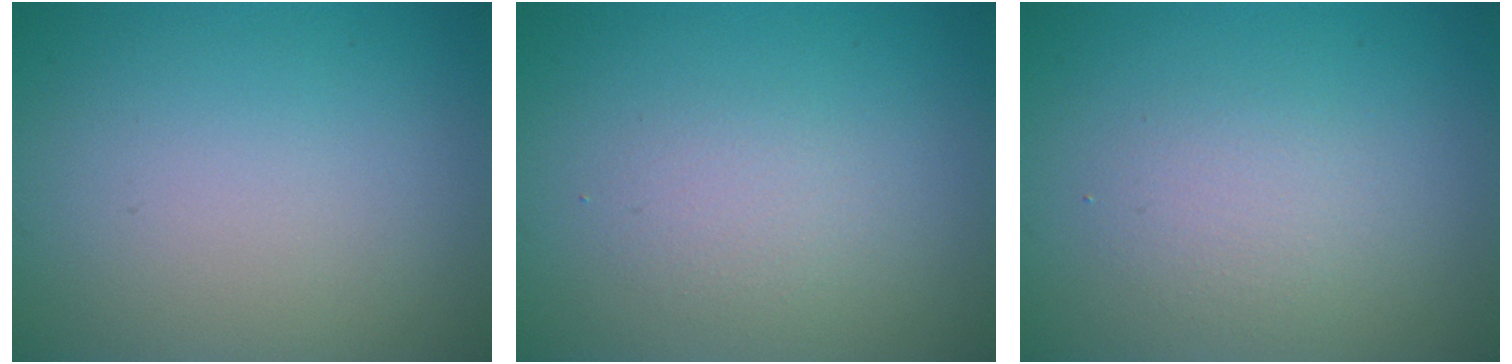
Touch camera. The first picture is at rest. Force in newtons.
{"total": 1.6, "press": 1.6, "slide": 0.0}
{"total": 1.9, "press": 1.9, "slide": 0.1}